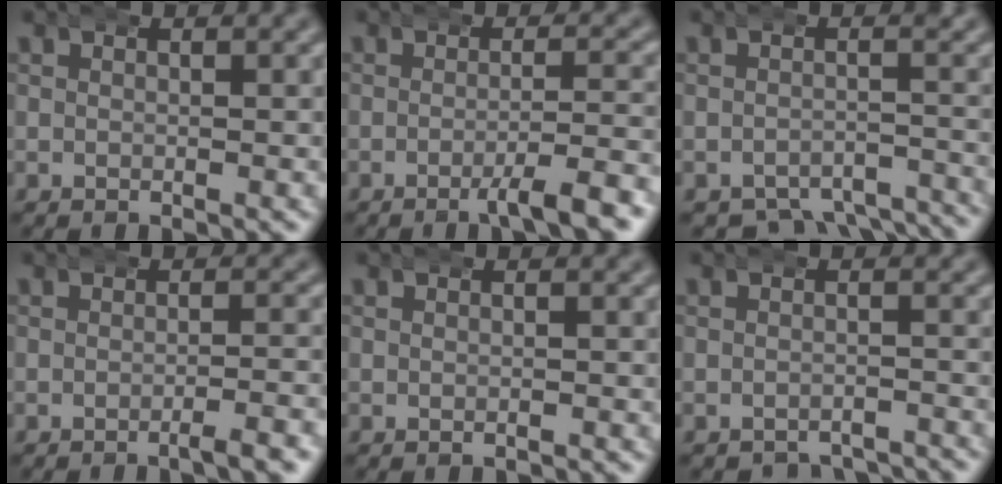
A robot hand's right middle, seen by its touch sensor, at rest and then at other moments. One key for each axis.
{"total": 3.6, "fx": -2.2, "fy": 0.1, "fz": 2.9, "tx": -0.043, "ty": 0.000, "tz": -0.038}
{"total": 7.5, "fx": -6.7, "fy": 2.5, "fz": 2.2, "tx": -0.011, "ty": -0.019, "tz": -0.104}
{"total": 1.9, "fx": -1.4, "fy": -0.1, "fz": 1.3, "tx": -0.017, "ty": 0.005, "tz": -0.026}
{"total": 0.7, "fx": -0.7, "fy": 0.1, "fz": 0.1, "tx": -0.007, "ty": -0.003, "tz": -0.008}
{"total": 3.9, "fx": -3.8, "fy": 0.6, "fz": 0.3, "tx": 0.003, "ty": -0.011, "tz": -0.059}